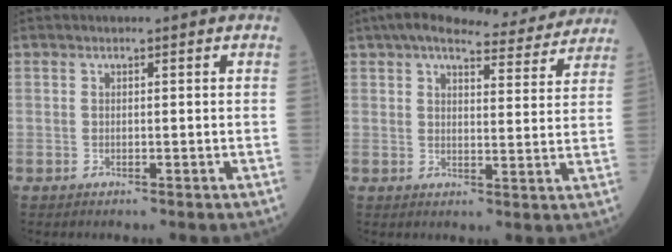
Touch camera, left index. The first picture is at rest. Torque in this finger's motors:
{"motor_torque": [1.08, -1.06, 0.38, 0.11]}